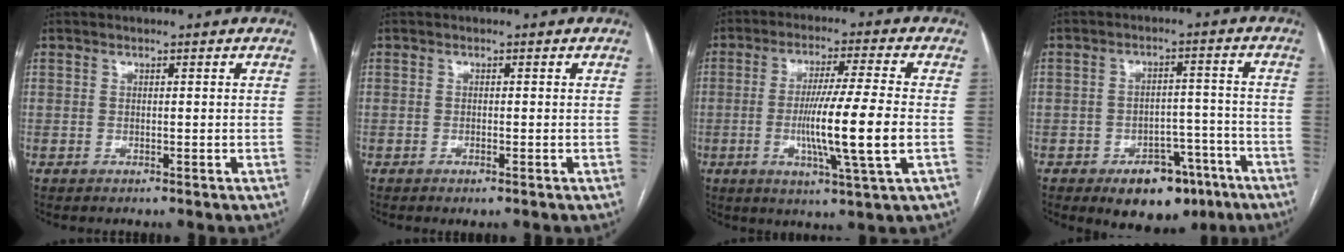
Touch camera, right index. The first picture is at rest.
{"total": 0.7, "force": [-0.4, 0.0, 0.5], "torque": [-0.010, -0.001, -0.004]}
{"total": 12.1, "force": [-1.9, -0.9, 11.9], "torque": [-0.219, -0.016, -0.038]}
{"total": 9.7, "force": [-6.1, 5.6, 5.1], "torque": [-0.053, 0.020, -0.079]}